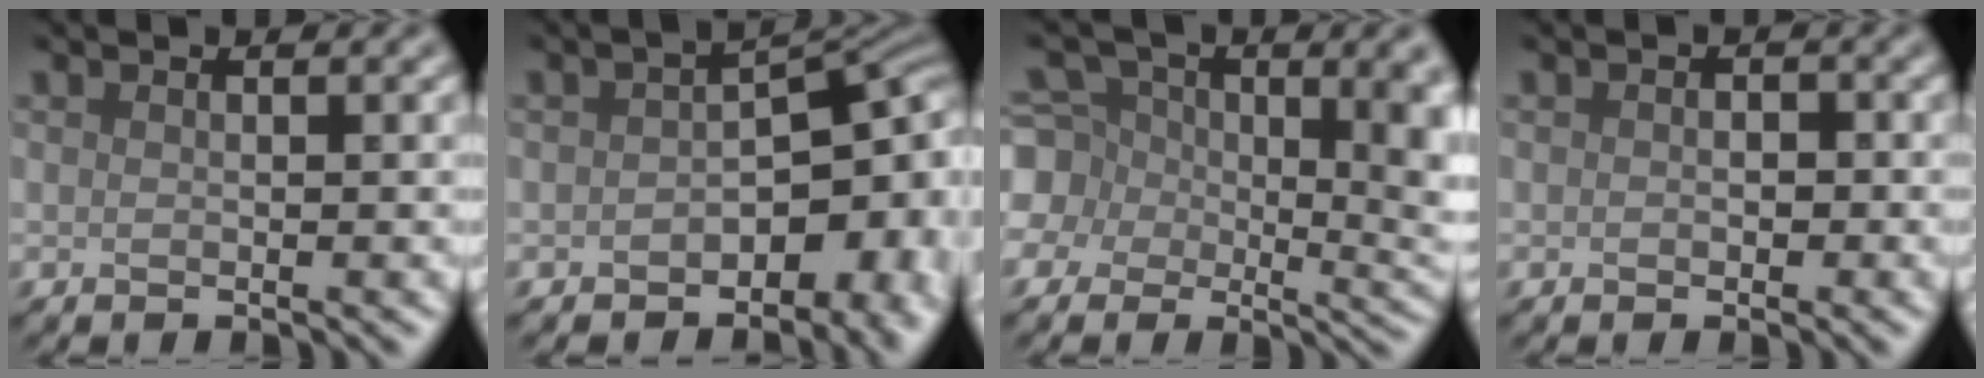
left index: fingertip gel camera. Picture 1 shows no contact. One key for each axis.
{"total": 10.2, "fx": -2.6, "fy": 6.1, "fz": 7.7, "tx": -0.072, "ty": -0.012, "tz": -0.038}
{"total": 12.8, "fx": 0.4, "fy": 9.8, "fz": 8.2, "tx": -0.117, "ty": -0.013, "tz": -0.004}
{"total": 0.8, "fx": -0.1, "fy": 0.7, "fz": 0.4, "tx": -0.004, "ty": -0.004, "tz": -0.002}